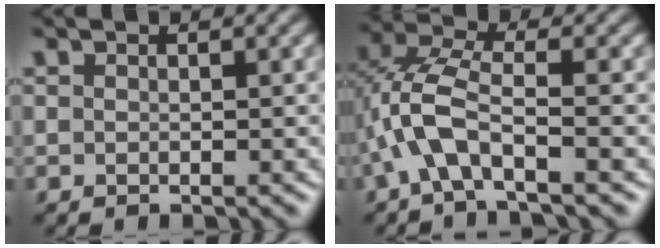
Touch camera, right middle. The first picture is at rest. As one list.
[{"total": 5.2, "force": [-2.0, 1.8, 4.4], "torque": [-0.103, 0.016, -0.050]}]